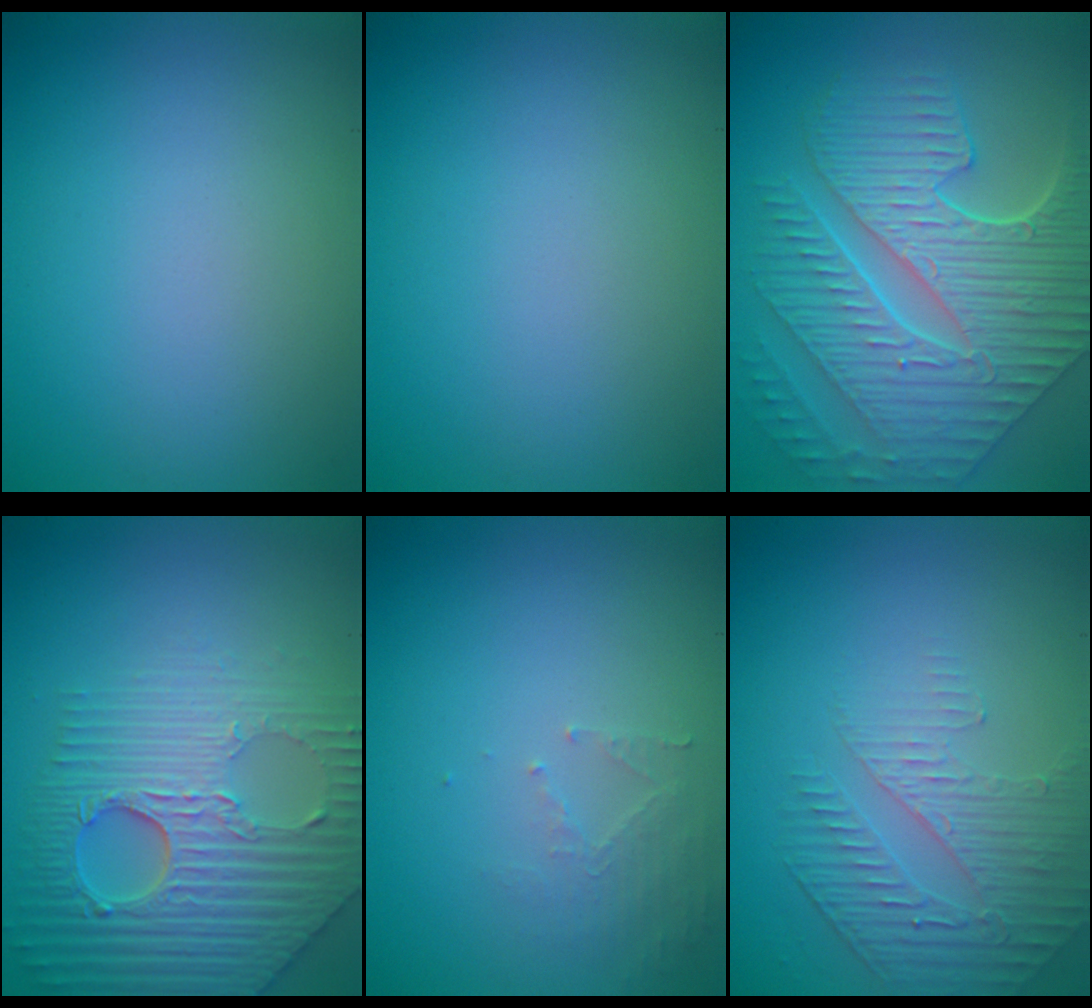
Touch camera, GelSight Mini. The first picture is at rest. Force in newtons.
{"total": 0.0}
{"total": 10.0, "press": 7.1, "slide": 7.1}
{"total": 7.2, "press": 5.7, "slide": 4.5}
{"total": 1.7, "press": 1.7, "slide": 0.3}
{"total": 2.2, "press": 1.7, "slide": 1.4}